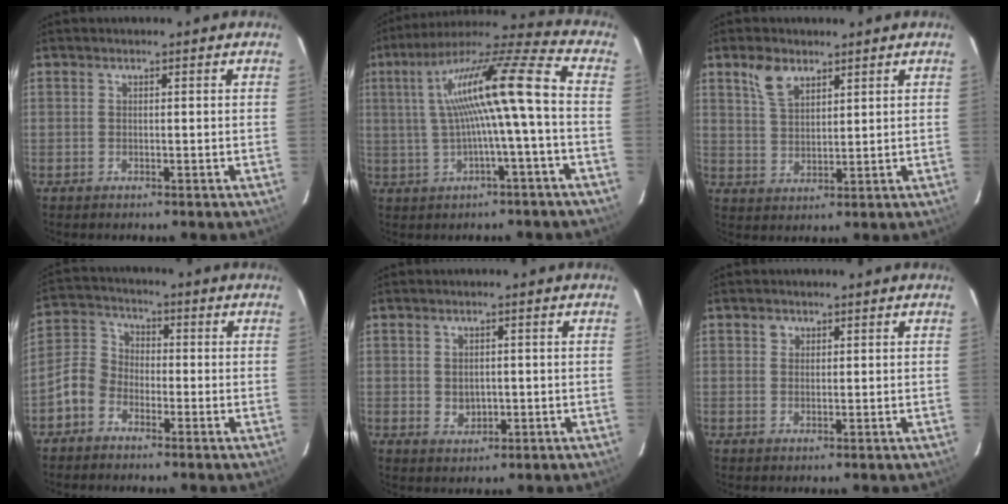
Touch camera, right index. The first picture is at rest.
{"total": 16.2, "force": [0.5, 0.6, 16.2], "torque": [-0.282, 0.022, 0.013]}
{"total": 5.8, "force": [3.8, 3.1, 3.2], "torque": [-0.061, 0.009, 0.076]}
{"total": 6.1, "force": [-3.4, 4.6, 2.1], "torque": [-0.049, 0.023, -0.077]}
{"total": 3.1, "force": [-0.2, 2.6, 1.6], "torque": [-0.028, 0.001, 0.003]}
{"total": 1.5, "force": [0.7, 1.3, 0.2], "torque": [-0.001, 0.006, 0.011]}